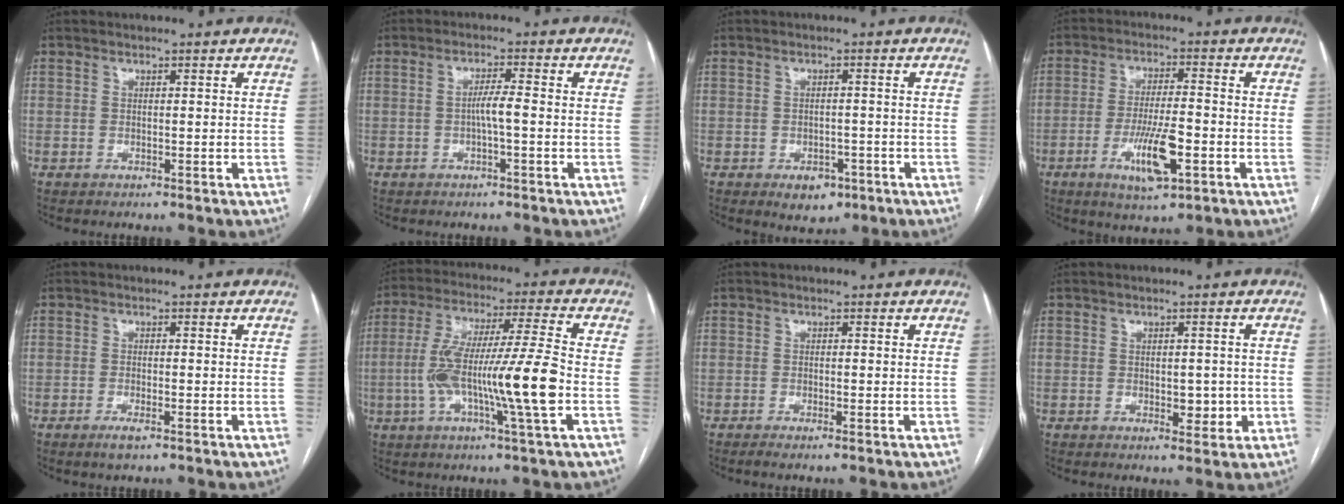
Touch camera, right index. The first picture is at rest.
{"total": 2.9, "force": [-0.6, -0.1, 2.8], "torque": [-0.047, 0.003, -0.011]}
{"total": 4.4, "force": [-2.3, 2.7, 2.5], "torque": [-0.028, 0.002, -0.023]}
{"total": 9.1, "force": [-3.5, 1.8, 8.2], "torque": [-0.154, -0.009, -0.055]}
{"total": 2.1, "force": [-1.3, 0.4, 1.7], "torque": [-0.030, -0.002, -0.022]}
{"total": 15.5, "force": [-3.2, -0.3, 15.2], "torque": [-0.285, 0.002, -0.062]}
{"total": 1.3, "force": [-0.9, -0.1, 1.0], "torque": [-0.020, -0.002, -0.017]}
{"total": 3.3, "force": [-0.7, 1.8, 2.6], "torque": [-0.030, 0.000, -0.002]}